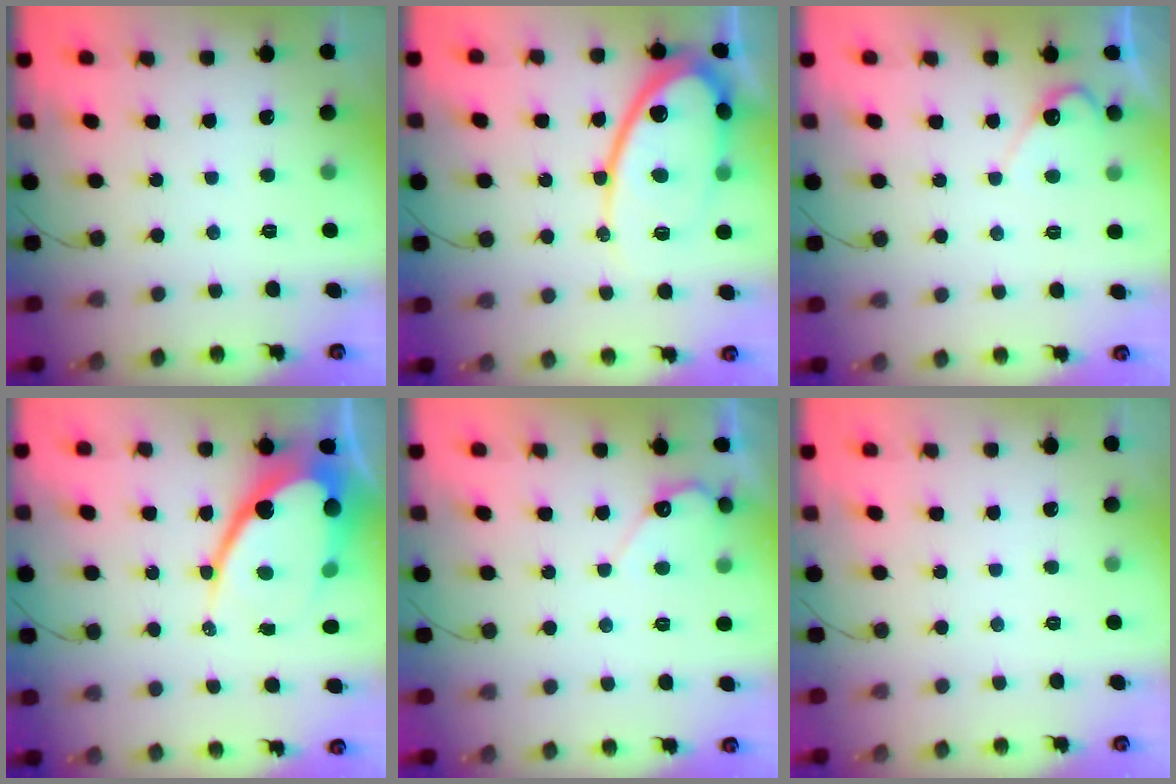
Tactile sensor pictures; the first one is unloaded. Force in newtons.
{"total": 19.0, "press": 18.9, "slide": 1.9}
{"total": 5.4, "press": 5.4, "slide": 0.4}
{"total": 20.2, "press": 20.1, "slide": 1.4}
{"total": 6.5, "press": 6.5, "slide": 0.4}
{"total": 0.0}